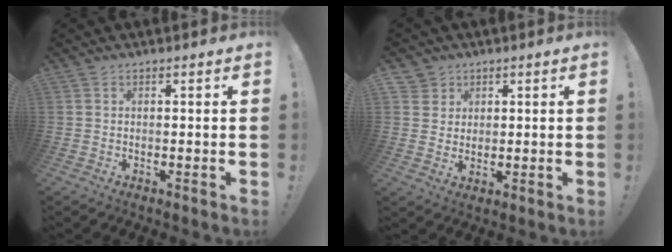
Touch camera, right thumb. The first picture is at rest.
{"total": 4.8, "force": [2.5, 4.1, 0.5], "torque": [-0.003, -0.015, 0.045]}